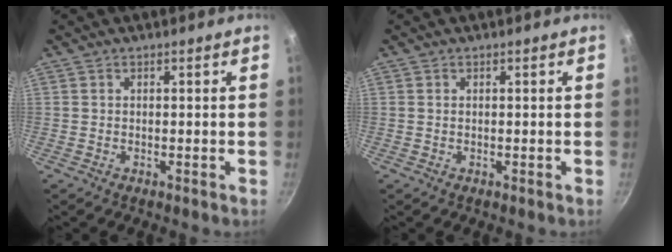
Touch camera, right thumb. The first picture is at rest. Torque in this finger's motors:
{"motor_torque": [-0.19, 0.08, -0.24, 0.11, 0.04]}